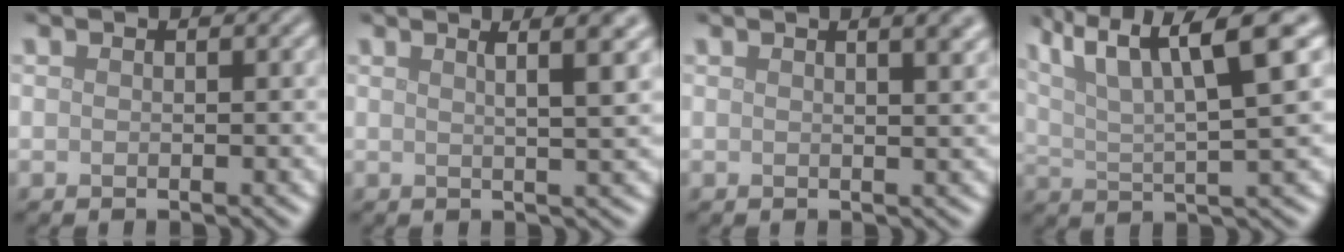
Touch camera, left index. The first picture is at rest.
{"total": 6.2, "force": [3.2, 2.0, 5.0], "torque": [-0.037, 0.036, 0.012]}
{"total": 3.7, "force": [1.9, 1.5, 2.8], "torque": [-0.010, 0.018, 0.004]}
{"total": 10.1, "force": [5.1, 2.4, 8.4], "torque": [-0.144, 0.019, 0.090]}